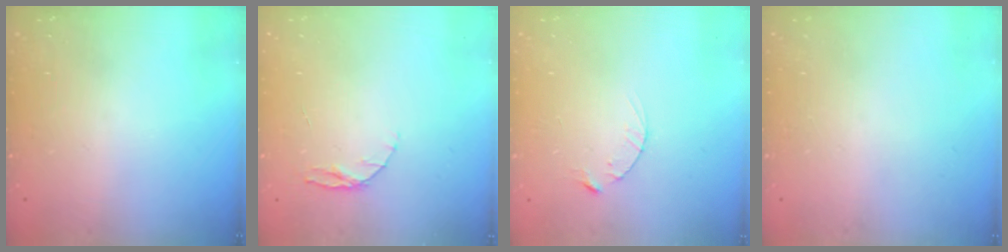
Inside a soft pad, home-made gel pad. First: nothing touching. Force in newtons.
{"total": 4.9, "press": 4.8, "slide": 0.5}
{"total": 2.5, "press": 2.5, "slide": 0.4}
{"total": 0.0}